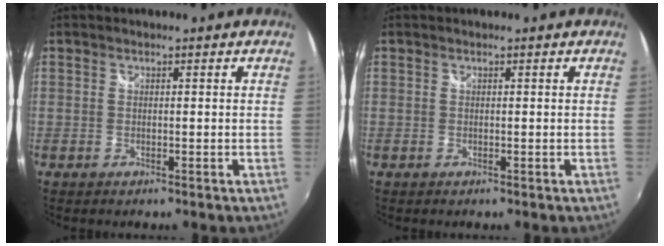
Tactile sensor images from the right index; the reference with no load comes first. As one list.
[{"total": 0.0}]